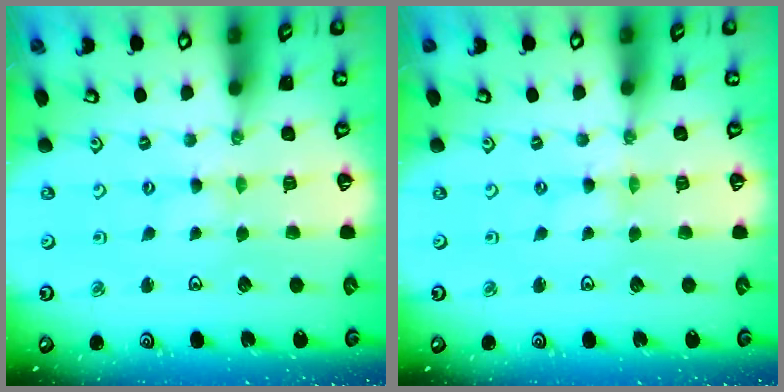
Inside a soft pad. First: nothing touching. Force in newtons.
{"total": 0.0}